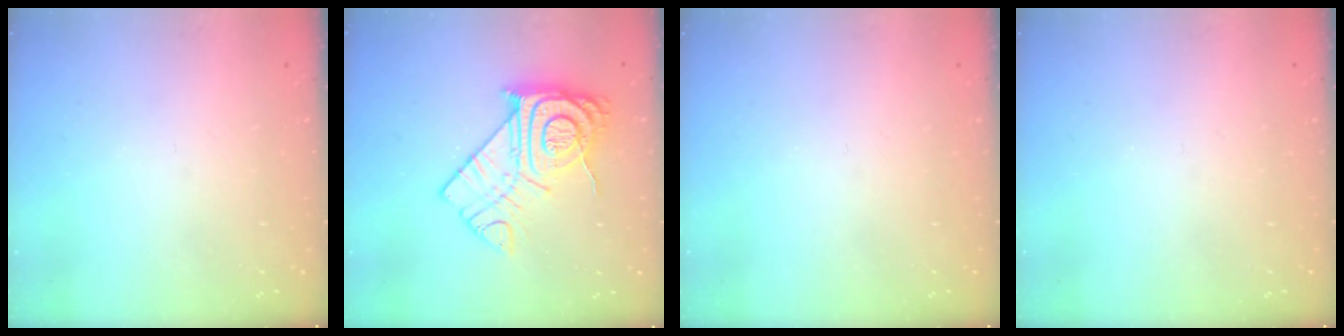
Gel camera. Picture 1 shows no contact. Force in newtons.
{"total": 16.5, "press": 16.4, "slide": 1.4}
{"total": 0.0}
{"total": 0.0}